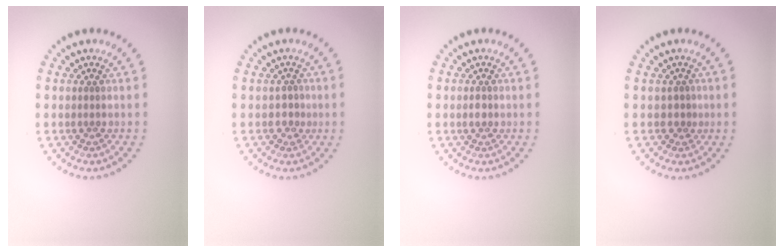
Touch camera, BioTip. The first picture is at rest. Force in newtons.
{"total": 1.2, "press": 1.0, "slide": 0.7}
{"total": 1.0, "press": 1.0, "slide": 0.1}
{"total": 0.8, "press": 0.5, "slide": 0.6}